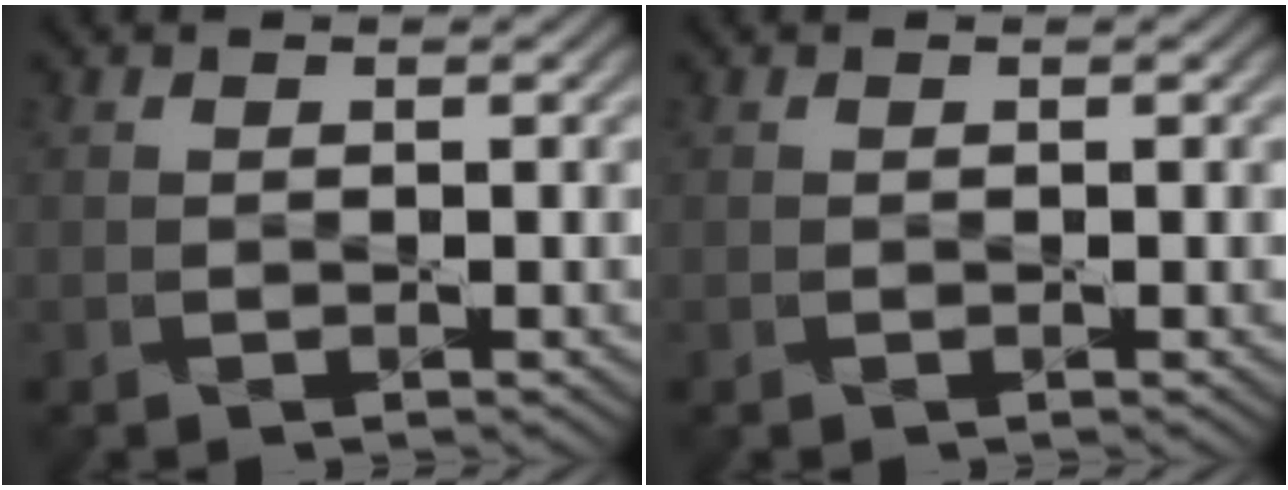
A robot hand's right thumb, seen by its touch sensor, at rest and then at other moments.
{"total": 0.0}